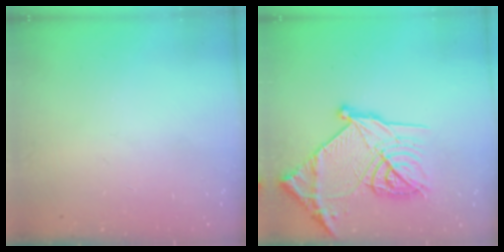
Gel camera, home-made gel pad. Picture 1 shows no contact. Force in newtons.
{"total": 23.6, "press": 23.5, "slide": 2.1}